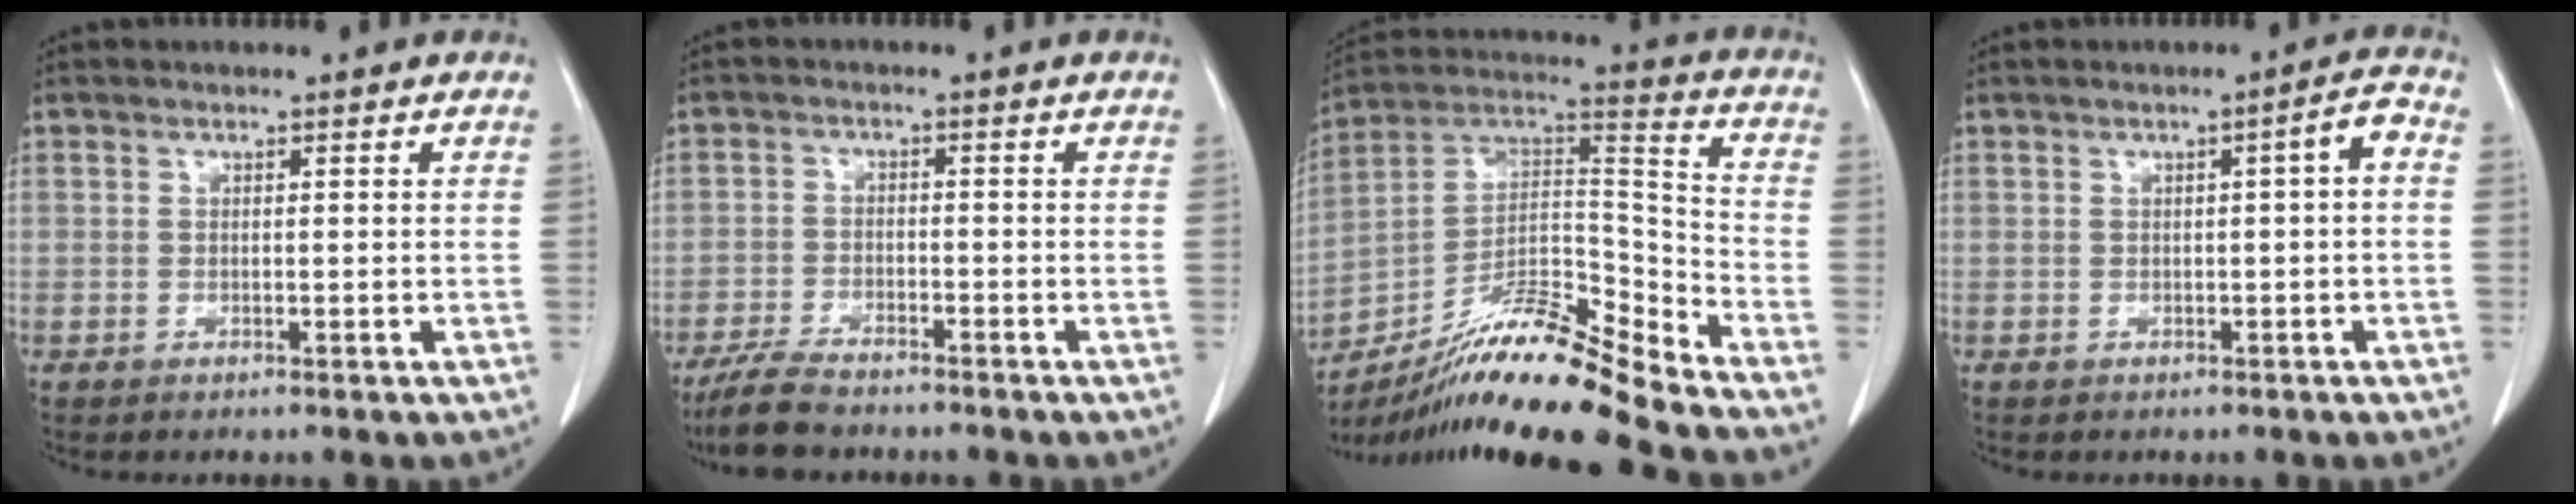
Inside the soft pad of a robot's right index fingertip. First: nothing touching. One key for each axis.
{"total": 6.1, "fx": -5.2, "fy": 1.5, "fz": 2.7, "tx": -0.056, "ty": -0.014, "tz": -0.095}
{"total": 17.6, "fx": -14.3, "fy": -0.3, "fz": 10.3, "tx": -0.188, "ty": 0.020, "tz": -0.256}
{"total": 2.9, "fx": 0.2, "fy": -0.1, "fz": 2.9, "tx": -0.042, "ty": 0.008, "tz": 0.004}